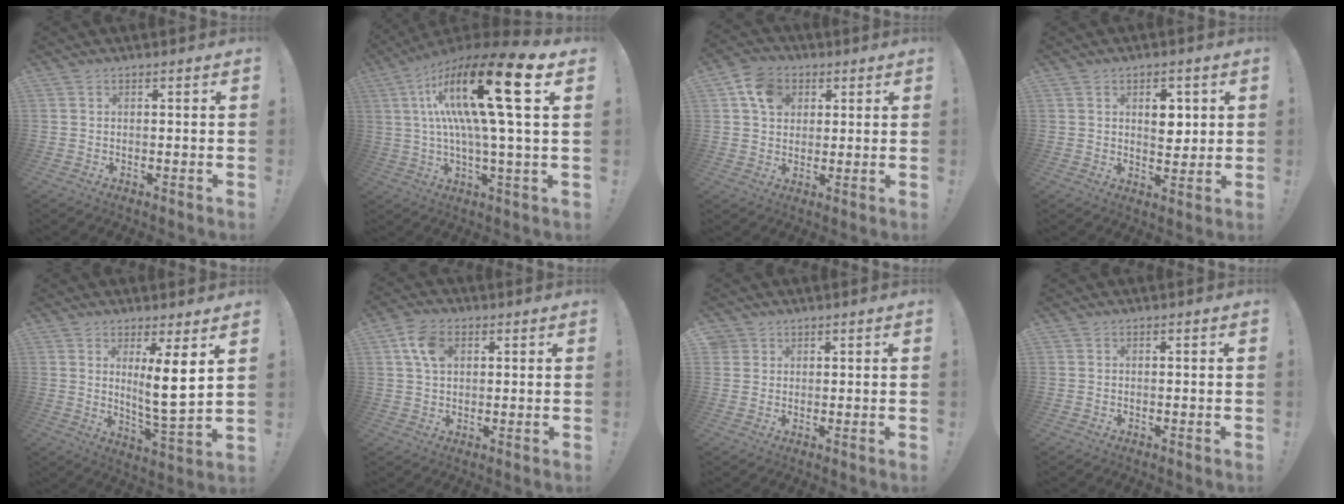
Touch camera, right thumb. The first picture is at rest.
{"total": 24.3, "force": [6.5, 4.0, 23.1], "torque": [-0.420, -0.035, 0.083]}
{"total": 9.7, "force": [3.5, 7.9, 4.4], "torque": [-0.071, -0.002, 0.070]}
{"total": 6.3, "force": [1.9, 4.5, 4.0], "torque": [-0.042, -0.006, 0.027]}
{"total": 10.5, "force": [3.4, 1.1, 9.9], "torque": [-0.155, -0.030, 0.054]}
{"total": 8.2, "force": [2.7, 5.8, 5.1], "torque": [-0.095, 0.008, 0.053]}
{"total": 2.3, "force": [1.6, 1.6, 0.2], "torque": [-0.010, -0.006, 0.031]}
{"total": 0.0}